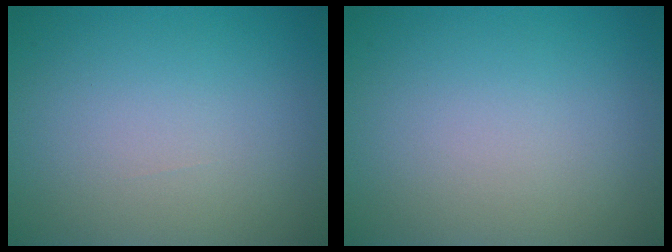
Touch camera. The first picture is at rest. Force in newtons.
{"total": 0.0}